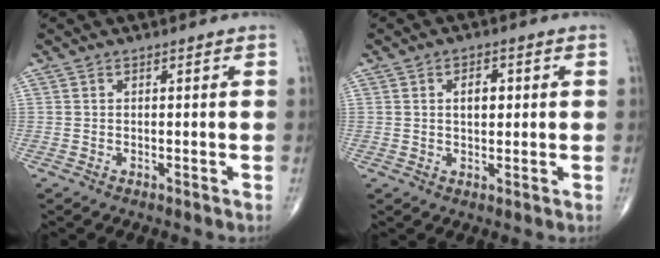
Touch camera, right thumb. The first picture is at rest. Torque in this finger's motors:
{"motor_torque": [0.04, 1.15, 0.15, -0.21, -0.01]}